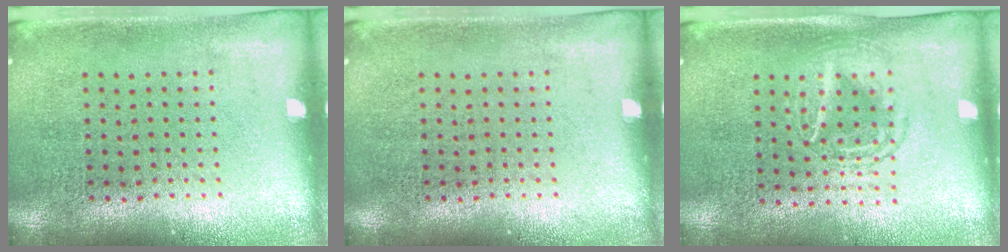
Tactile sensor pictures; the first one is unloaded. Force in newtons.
{"total": 0.0}
{"total": 1.4, "press": 1.3, "slide": 0.6}